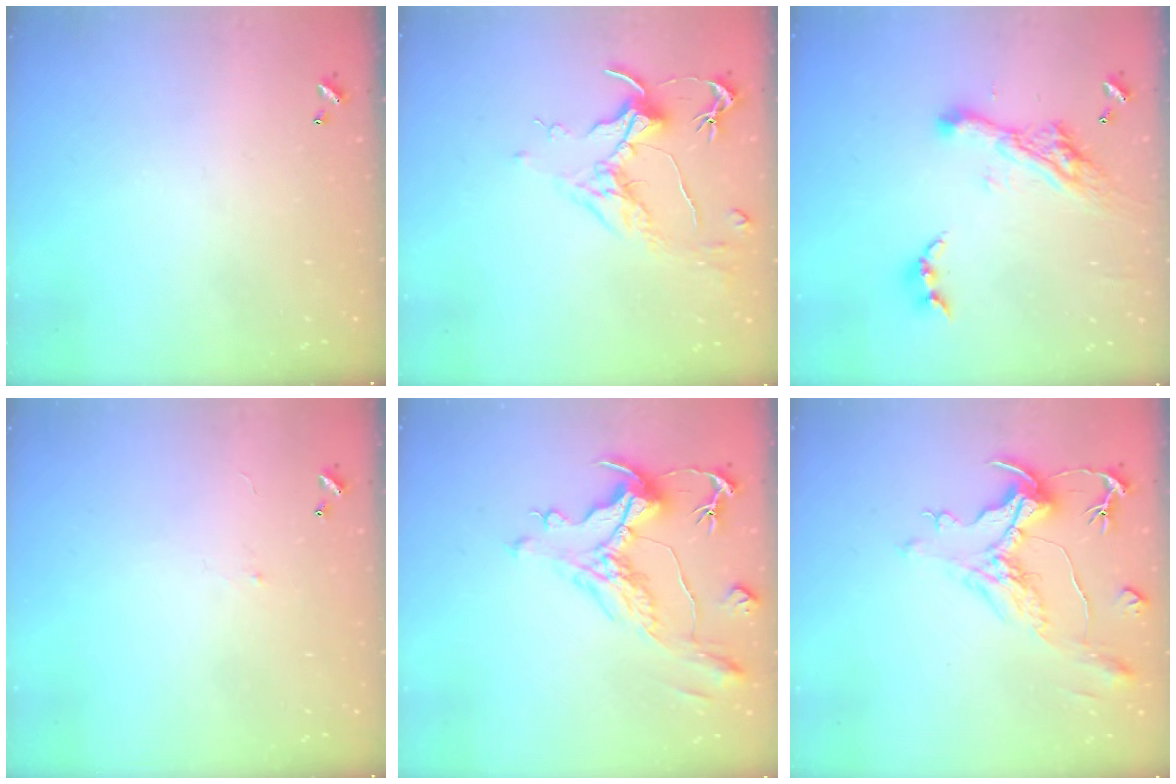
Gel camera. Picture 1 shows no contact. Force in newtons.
{"total": 1.6, "press": 1.4, "slide": 0.9}
{"total": 11.0, "press": 10.9, "slide": 1.2}
{"total": 0.6, "press": 0.0, "slide": 0.6}
{"total": 1.6, "press": 0.6, "slide": 1.5}
{"total": 1.6, "press": 0.1, "slide": 1.6}